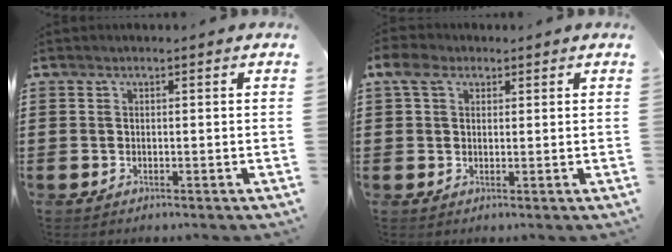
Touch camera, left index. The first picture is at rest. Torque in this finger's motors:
{"motor_torque": [1.10, -0.24, 0.10, 0.04]}